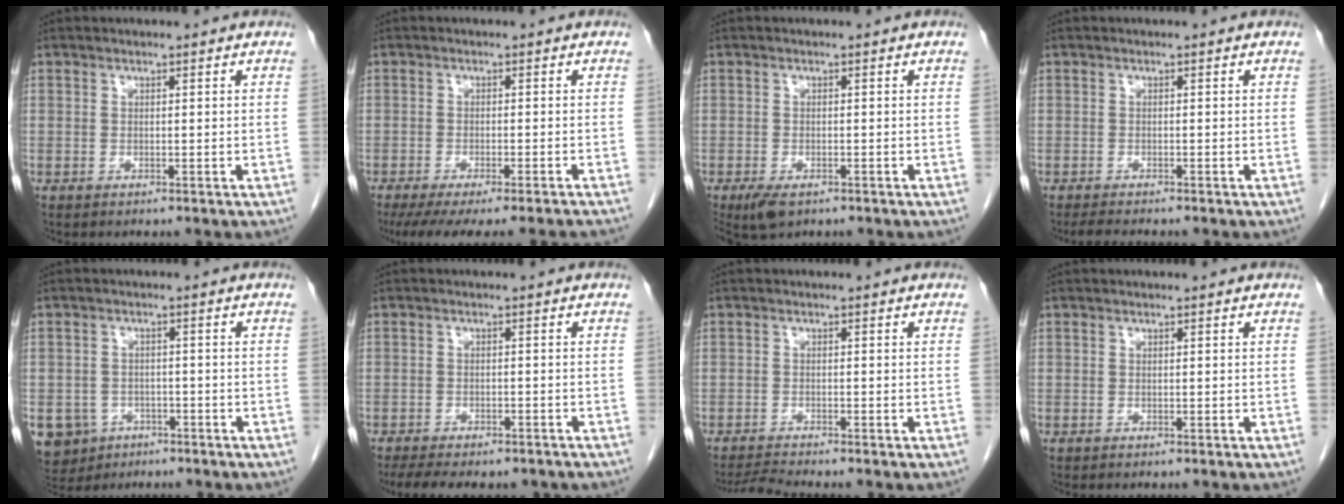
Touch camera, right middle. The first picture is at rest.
{"total": 13.9, "force": [-12.6, 0.3, 6.0], "torque": [-0.077, -0.029, -0.164]}
{"total": 3.7, "force": [-2.2, 1.6, 2.4], "torque": [-0.048, -0.007, -0.033]}
{"total": 2.2, "force": [-2.0, 0.0, 0.9], "torque": [-0.022, -0.009, -0.031]}
{"total": 7.6, "force": [-4.2, 6.1, 1.4], "torque": [-0.037, 0.004, -0.060]}
{"total": 11.5, "force": [-9.4, 4.0, 5.3], "torque": [-0.094, -0.002, -0.118]}
{"total": 2.5, "force": [-2.2, -1.1, 0.2], "torque": [-0.017, -0.019, -0.042]}
{"total": 0.0}